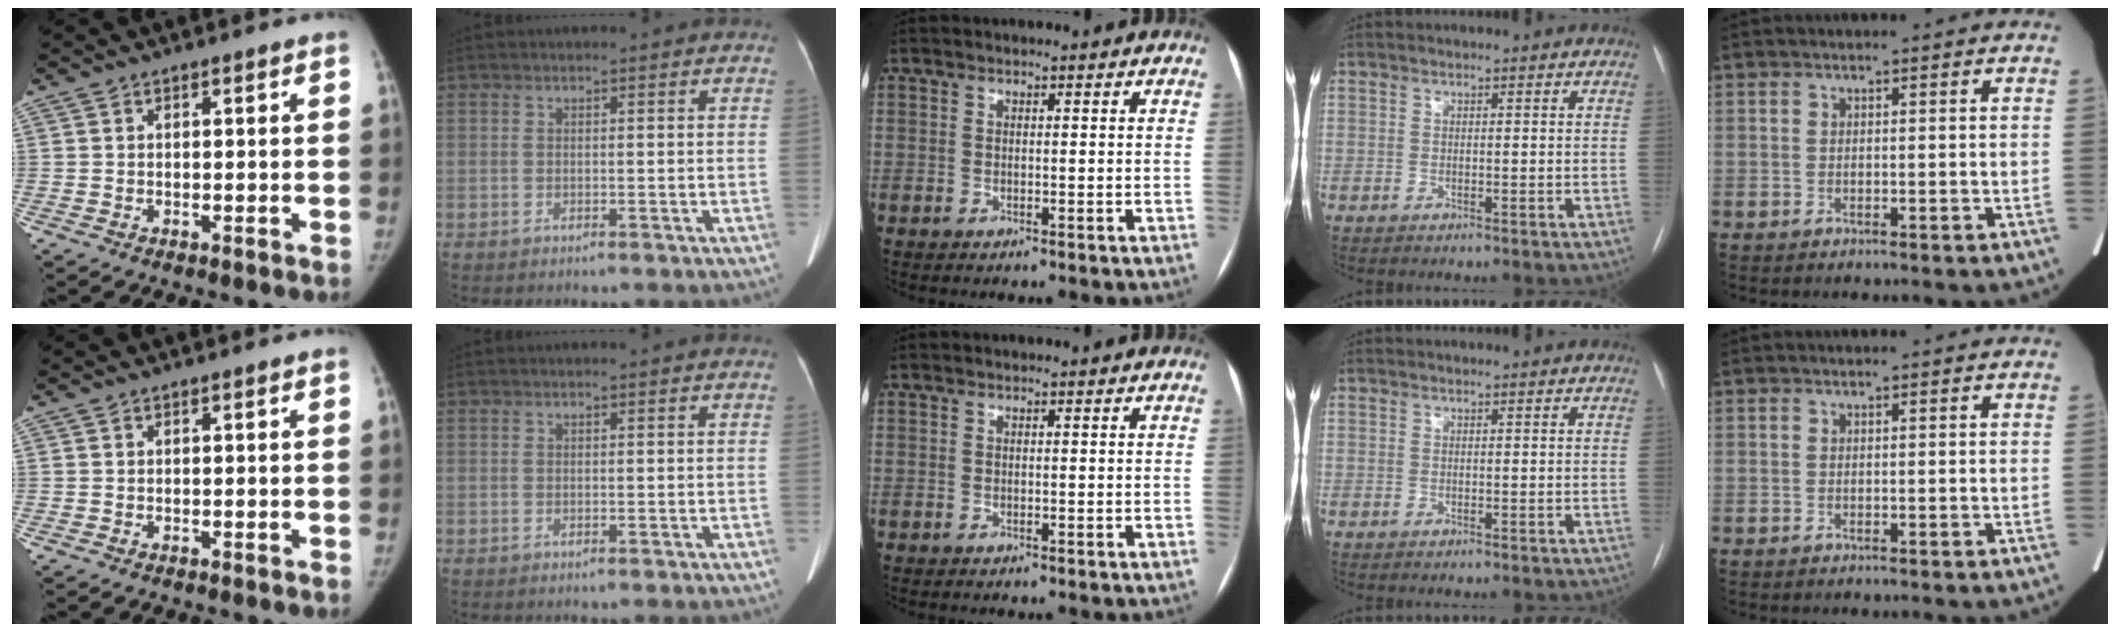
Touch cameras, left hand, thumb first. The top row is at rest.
{}